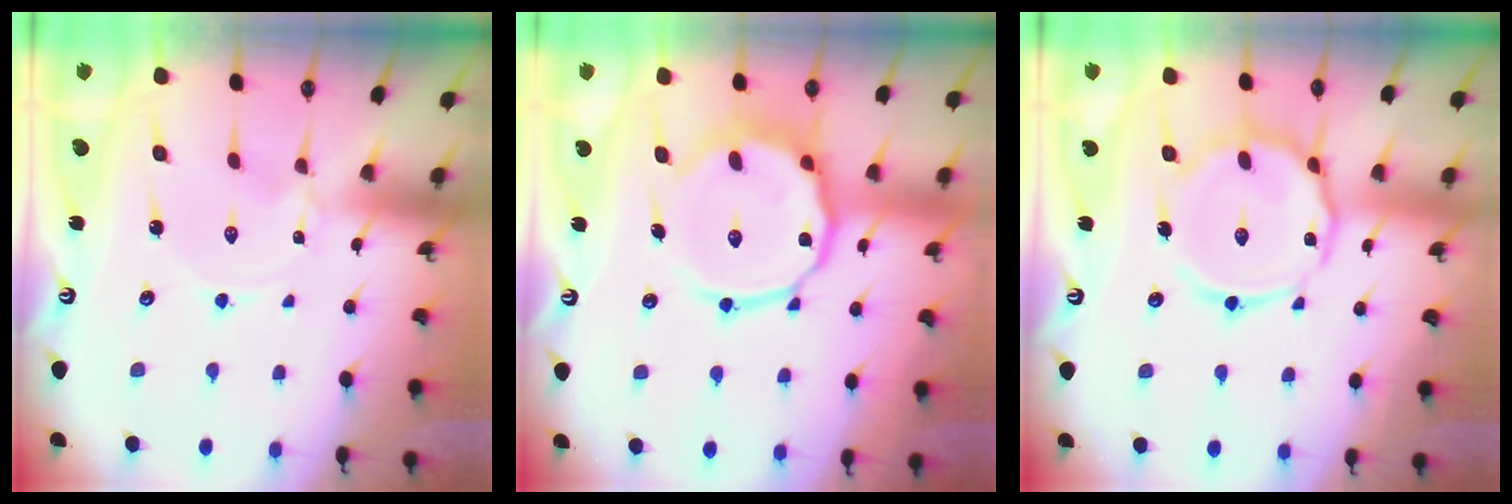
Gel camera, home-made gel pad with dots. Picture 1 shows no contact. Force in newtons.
{"total": 14.6, "press": 14.5, "slide": 1.9}
{"total": 14.5, "press": 14.4, "slide": 1.2}